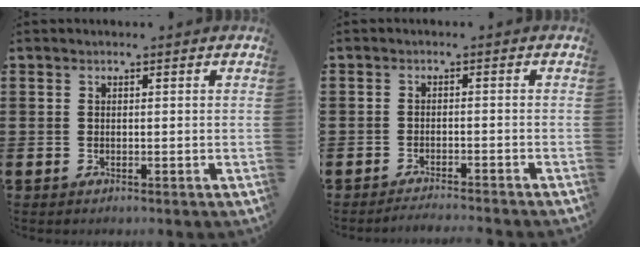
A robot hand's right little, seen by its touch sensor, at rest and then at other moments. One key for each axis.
{"total": 1.5, "fx": -1.5, "fy": -0.3, "fz": 0.2, "tx": -0.003, "ty": 0.003, "tz": -0.030}